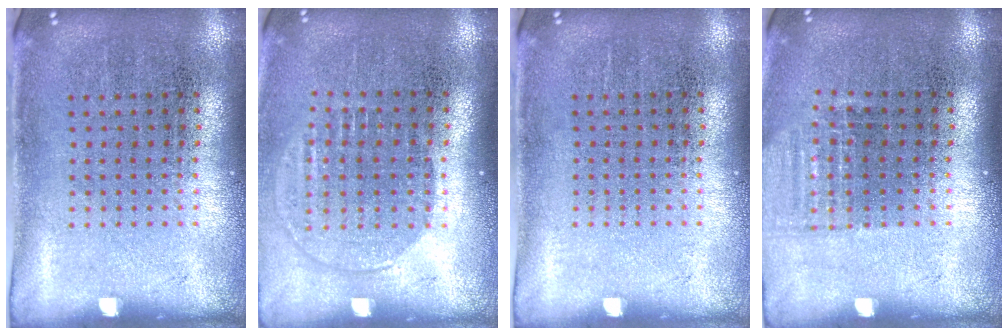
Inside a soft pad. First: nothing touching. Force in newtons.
{"total": 1.5, "press": 1.2, "slide": 0.8}
{"total": 0.0}
{"total": 1.0, "press": 0.9, "slide": 0.5}